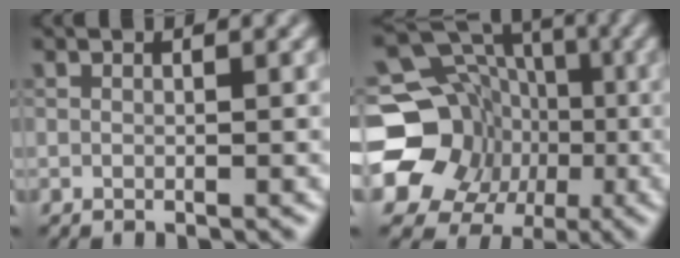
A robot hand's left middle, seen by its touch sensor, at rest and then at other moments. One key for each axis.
{"total": 16.9, "fx": -2.8, "fy": 15.5, "fz": 6.1, "tx": -0.146, "ty": -0.010, "tz": -0.068}